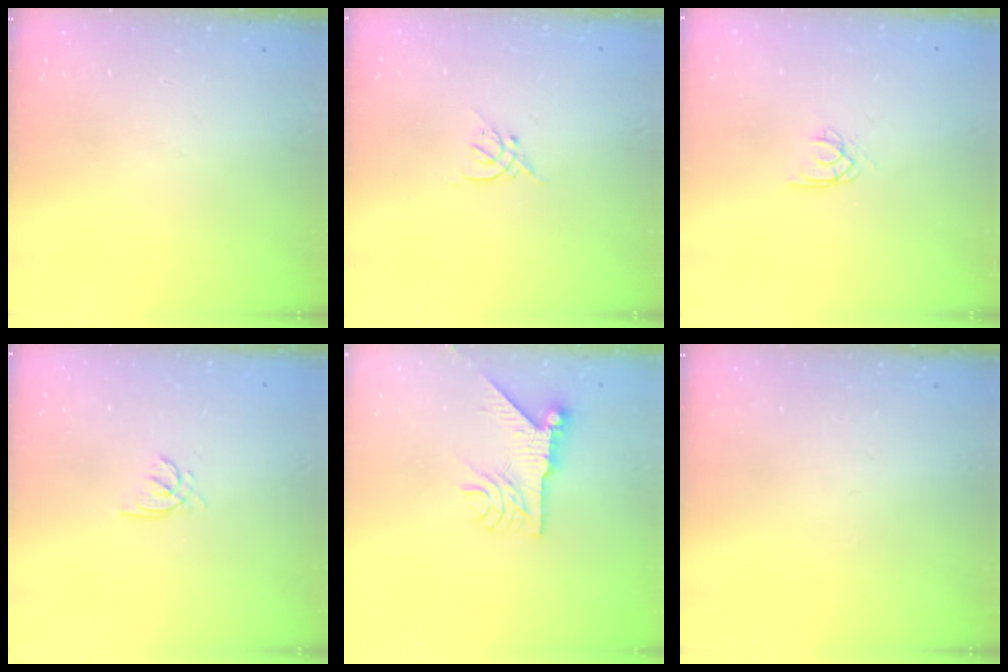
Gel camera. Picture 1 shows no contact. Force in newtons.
{"total": 1.6, "press": 1.5, "slide": 0.6}
{"total": 2.5, "press": 2.5, "slide": 0.1}
{"total": 1.4, "press": 1.4, "slide": 0.2}
{"total": 9.1, "press": 9.1, "slide": 1.1}
{"total": 0.0}